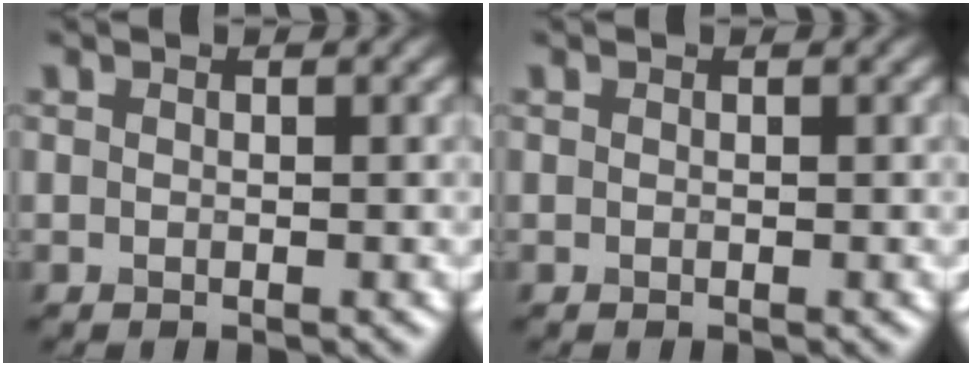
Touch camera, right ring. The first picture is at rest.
{"total": 0.0}